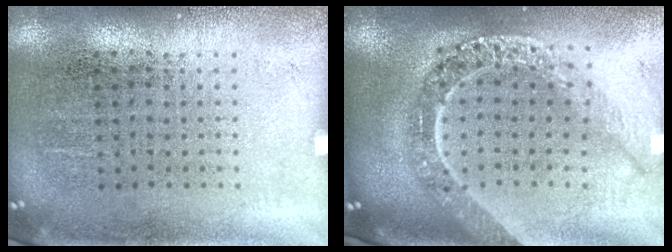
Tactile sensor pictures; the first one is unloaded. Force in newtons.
{"total": 2.4, "press": 2.0, "slide": 1.3}